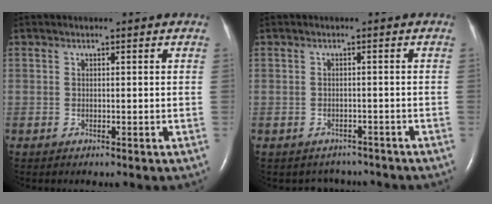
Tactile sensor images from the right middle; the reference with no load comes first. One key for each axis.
{"total": 3.6, "fx": -3.2, "fy": 1.6, "fz": -0.5, "tx": 0.002, "ty": 0.008, "tz": -0.041}